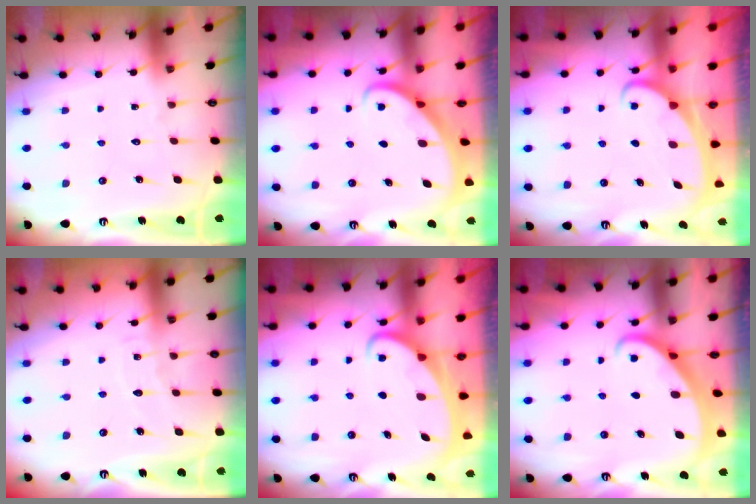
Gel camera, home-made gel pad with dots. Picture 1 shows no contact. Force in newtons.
{"total": 2.3, "press": 2.3, "slide": 0.3}
{"total": 2.5, "press": 2.4, "slide": 0.3}
{"total": 4.3, "press": 4.3, "slide": 0.3}
{"total": 2.7, "press": 2.7, "slide": 0.3}
{"total": 2.3, "press": 2.3, "slide": 0.1}